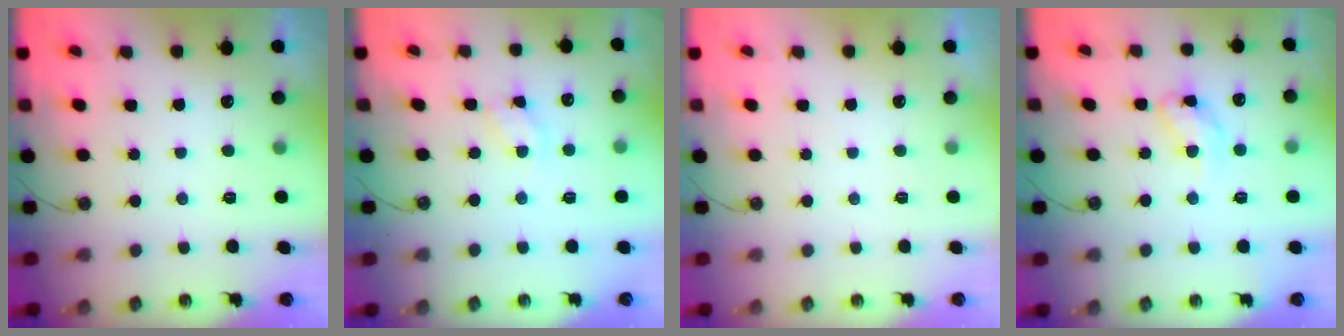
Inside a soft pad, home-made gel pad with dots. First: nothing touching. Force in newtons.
{"total": 4.4, "press": 4.3, "slide": 0.5}
{"total": 0.0}
{"total": 11.9, "press": 11.9, "slide": 0.8}